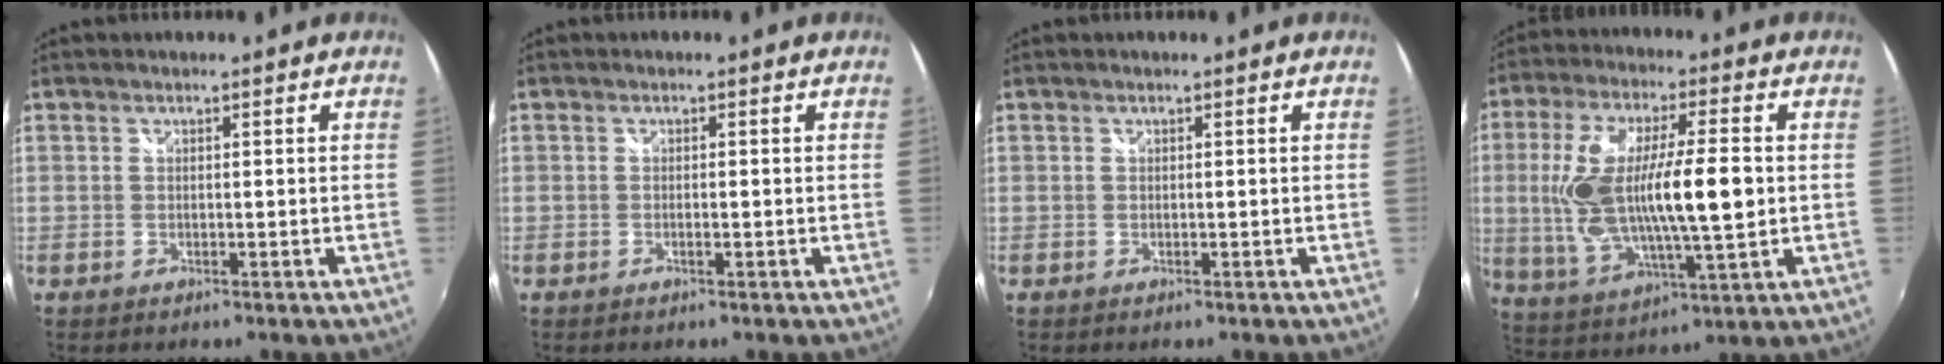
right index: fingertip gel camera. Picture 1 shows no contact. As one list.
[{"total": 0.6, "force": [-0.3, 0.2, 0.5], "torque": [-0.010, 0.000, -0.007]}, {"total": 0.0}, {"total": 19.5, "force": [0.3, 6.2, 18.5], "torque": [-0.349, -0.006, 0.014]}]